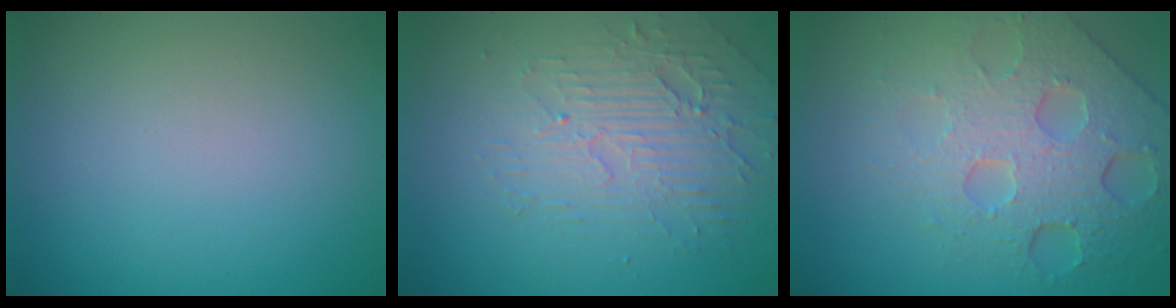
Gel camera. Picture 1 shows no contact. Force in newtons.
{"total": 3.8, "press": 3.3, "slide": 1.8}
{"total": 8.2, "press": 5.6, "slide": 6.0}